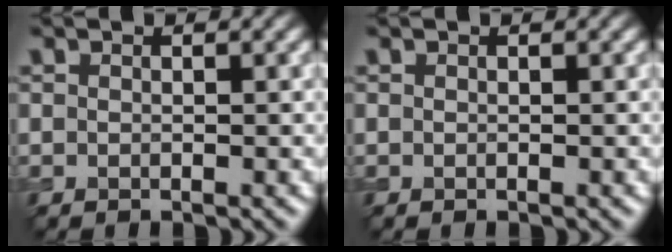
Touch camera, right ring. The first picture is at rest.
{"total": 0.0}